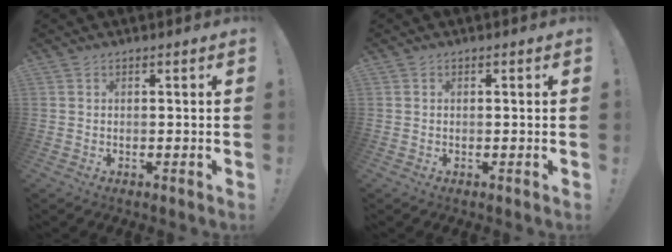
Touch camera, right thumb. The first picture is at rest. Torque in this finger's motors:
{"motor_torque": [-0.23, -0.12, -0.33, -0.17, 0.00]}